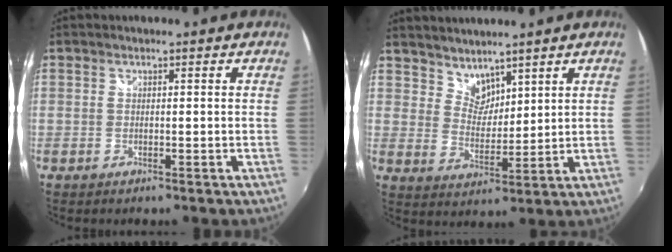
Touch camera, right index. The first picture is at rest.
{"total": 5.8, "force": [5.0, 2.6, 1.2], "torque": [-0.009, 0.004, 0.097]}